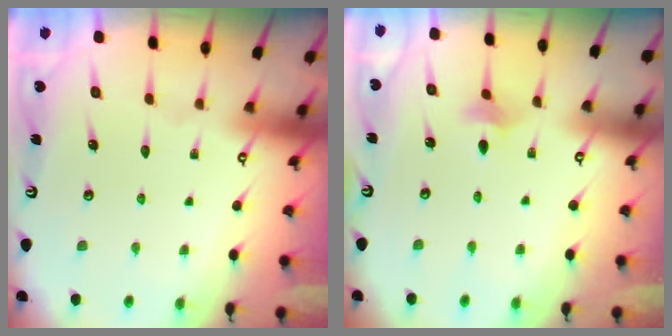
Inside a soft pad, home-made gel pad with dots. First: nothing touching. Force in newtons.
{"total": 2.8, "press": 2.8, "slide": 0.5}